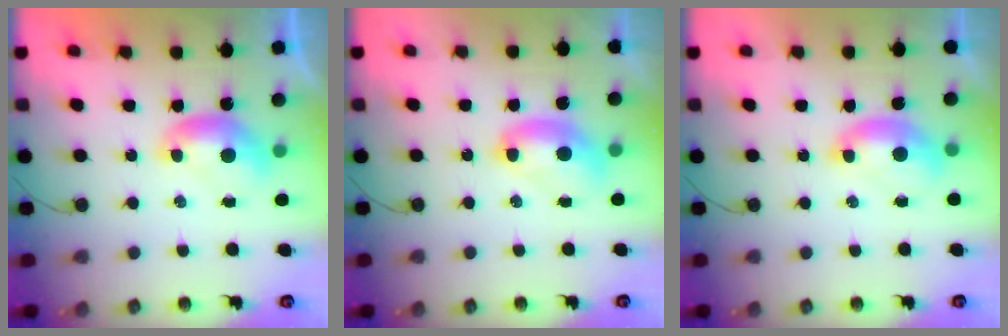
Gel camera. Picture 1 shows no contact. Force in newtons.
{"total": 2.7, "press": 2.7, "slide": 0.1}
{"total": 1.5, "press": 1.4, "slide": 0.6}